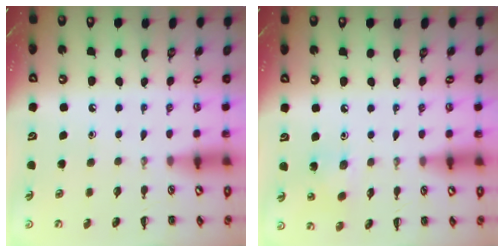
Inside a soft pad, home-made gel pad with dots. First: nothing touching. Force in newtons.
{"total": 4.7, "press": 4.6, "slide": 1.1}